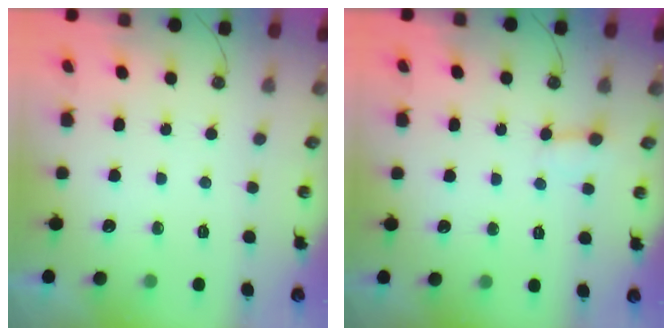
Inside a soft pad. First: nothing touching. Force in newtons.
{"total": 2.8, "press": 2.8, "slide": 0.3}